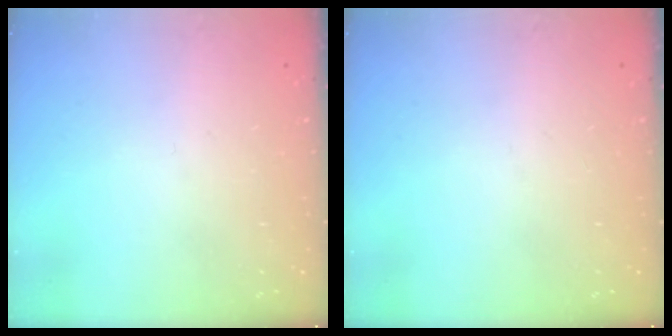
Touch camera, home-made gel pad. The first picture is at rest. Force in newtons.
{"total": 0.0}